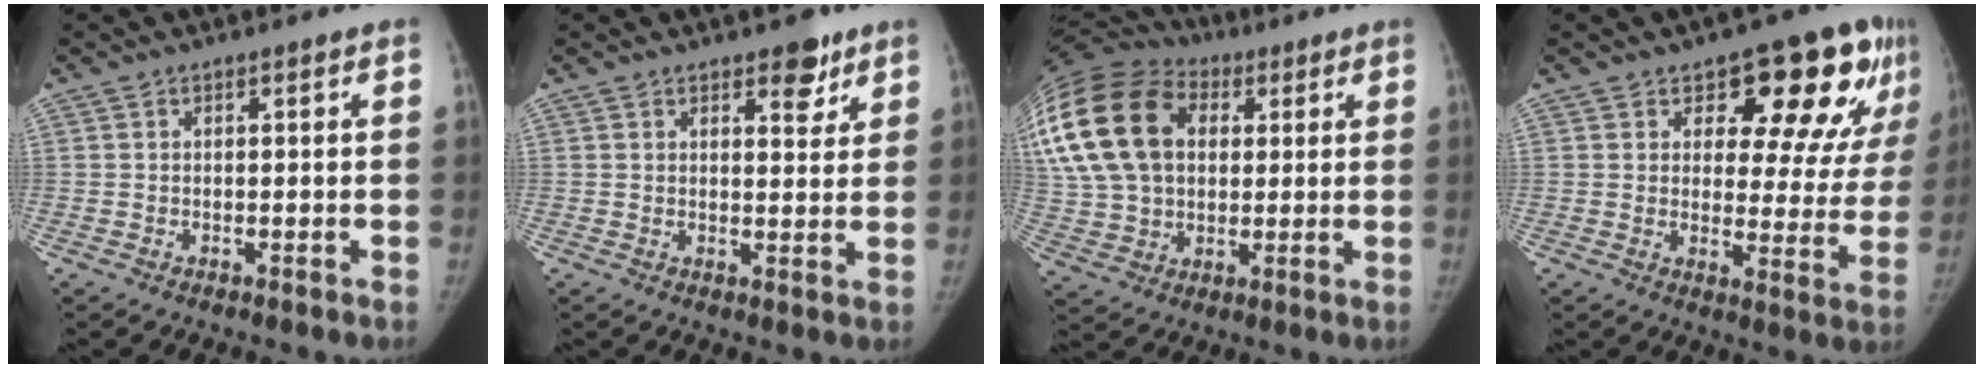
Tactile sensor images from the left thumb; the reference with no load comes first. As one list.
[{"total": 4.7, "force": [3.1, 2.3, 2.7], "torque": [-0.011, -0.018, 0.041]}, {"total": 31.7, "force": [8.4, 23.0, 20.2], "torque": [-0.477, 0.075, 0.169]}, {"total": 18.2, "force": [10.4, 8.4, 12.4], "torque": [-0.097, -0.046, 0.127]}]